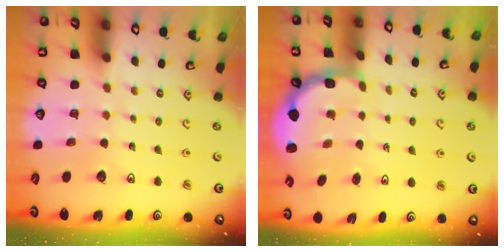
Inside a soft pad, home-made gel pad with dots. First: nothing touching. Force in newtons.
{"total": 2.5, "press": 2.2, "slide": 1.2}